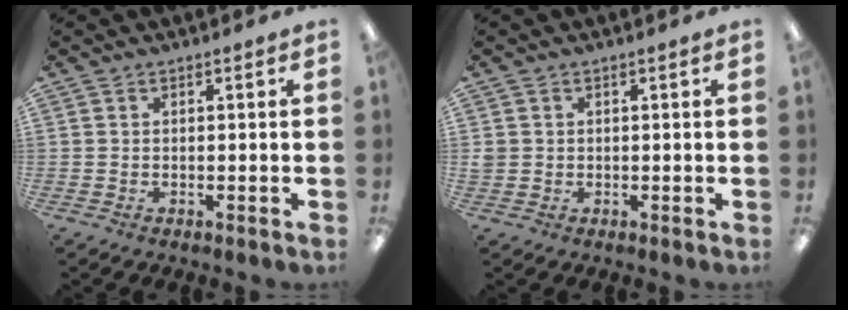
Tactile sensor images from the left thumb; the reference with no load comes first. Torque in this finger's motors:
{"motor_torque": [-0.17, 0.16, 0.21, -0.29, 0.00]}